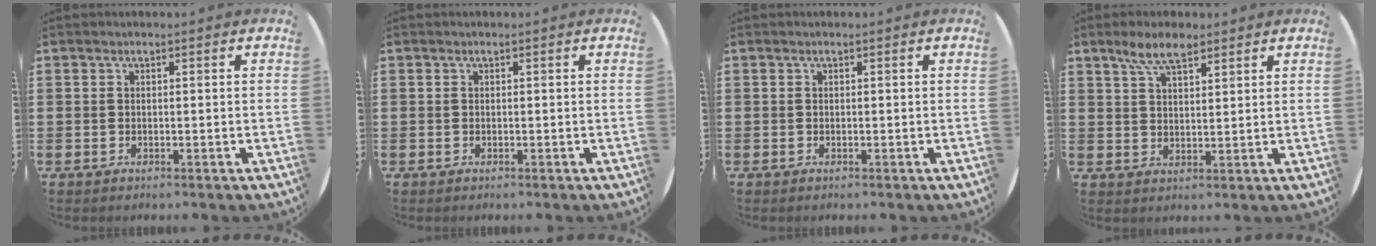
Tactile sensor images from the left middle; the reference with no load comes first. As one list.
[{"total": 0.0}, {"total": 0.0}, {"total": 5.4, "force": [4.0, 1.8, 3.2], "torque": [-0.070, 0.003, 0.071]}]